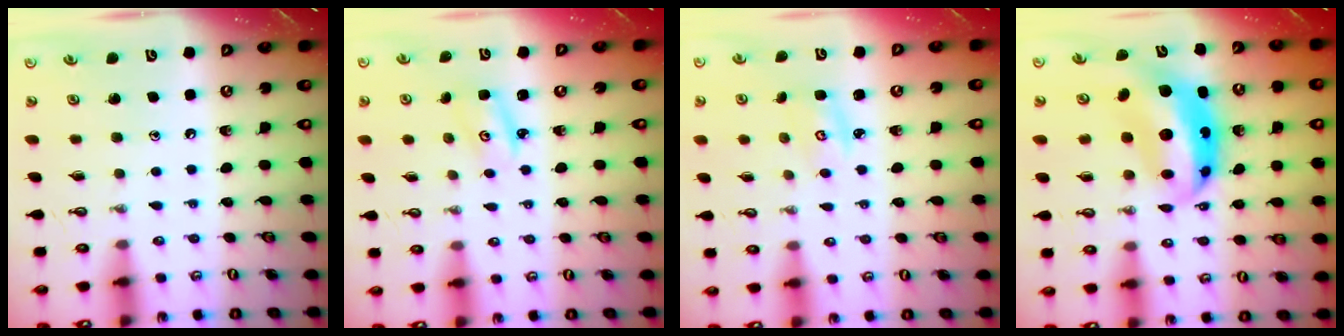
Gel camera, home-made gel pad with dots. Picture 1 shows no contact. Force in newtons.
{"total": 2.6, "press": 2.6, "slide": 0.2}
{"total": 3.0, "press": 3.0, "slide": 0.4}
{"total": 10.9, "press": 10.9, "slide": 1.2}